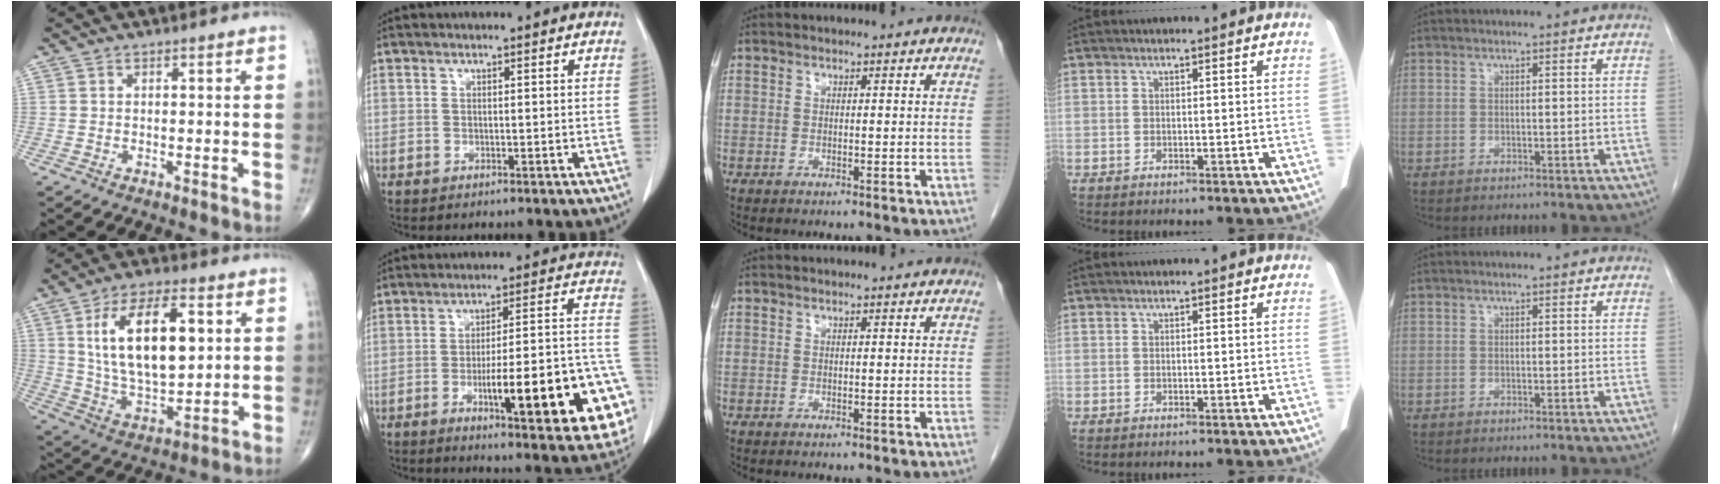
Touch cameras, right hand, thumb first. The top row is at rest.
{"thumb": {"total": 18.8, "force": [4.5, 9.2, 15.8], "torque": [-0.253, -0.011, 0.086]}, "index": {"total": 22.2, "force": [-7.1, 3.7, 20.7], "torque": [-0.198, 0.016, -0.084]}}